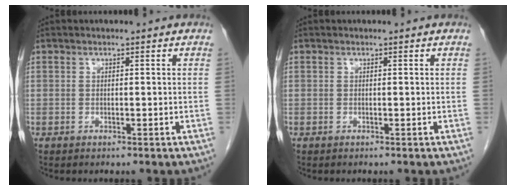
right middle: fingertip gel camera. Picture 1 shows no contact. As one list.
[{"total": 0.0}]